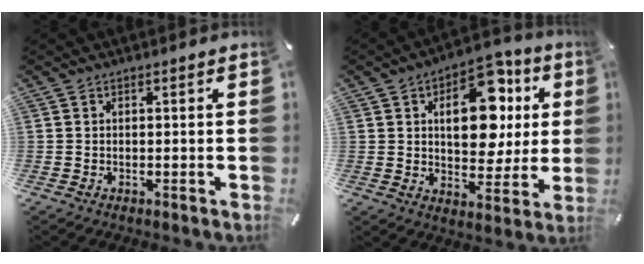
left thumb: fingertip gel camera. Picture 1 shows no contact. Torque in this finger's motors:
{"motor_torque": [0.99, 0.74, 1.23, -1.09, 0.35]}